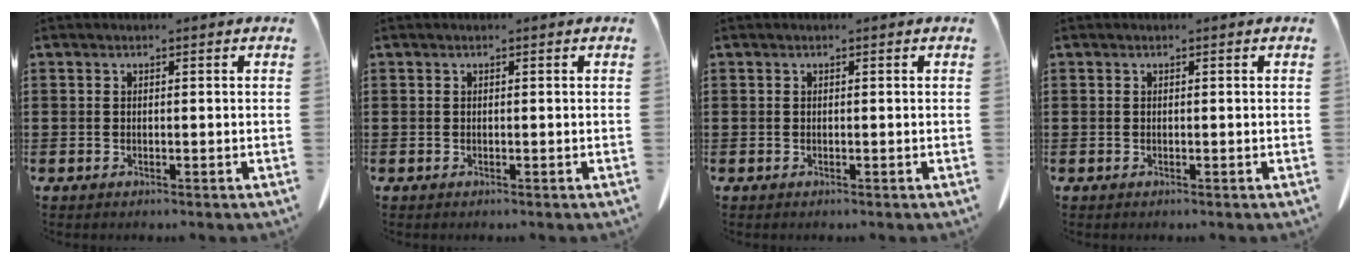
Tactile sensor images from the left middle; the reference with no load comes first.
{"total": 0.0}
{"total": 0.0}
{"total": 0.0}